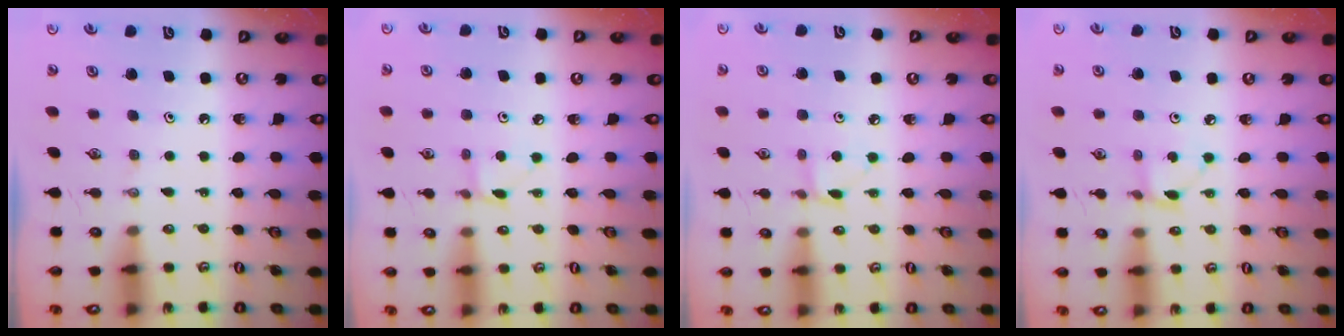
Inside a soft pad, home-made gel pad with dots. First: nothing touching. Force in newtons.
{"total": 2.6, "press": 2.6, "slide": 0.3}
{"total": 4.0, "press": 4.0, "slide": 0.6}
{"total": 2.7, "press": 2.7, "slide": 0.2}